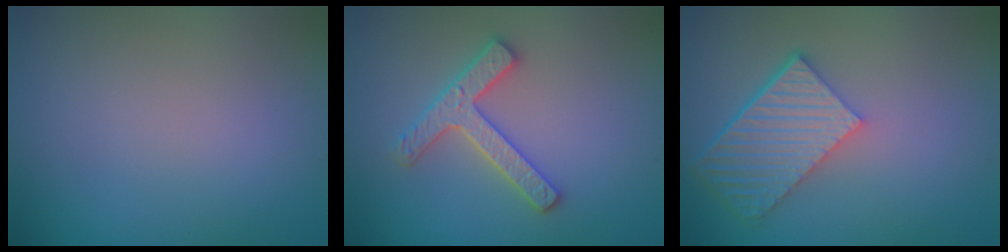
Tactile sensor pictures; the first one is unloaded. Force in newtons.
{"total": 2.8, "press": 2.8, "slide": 0.6}
{"total": 5.8, "press": 4.2, "slide": 4.0}